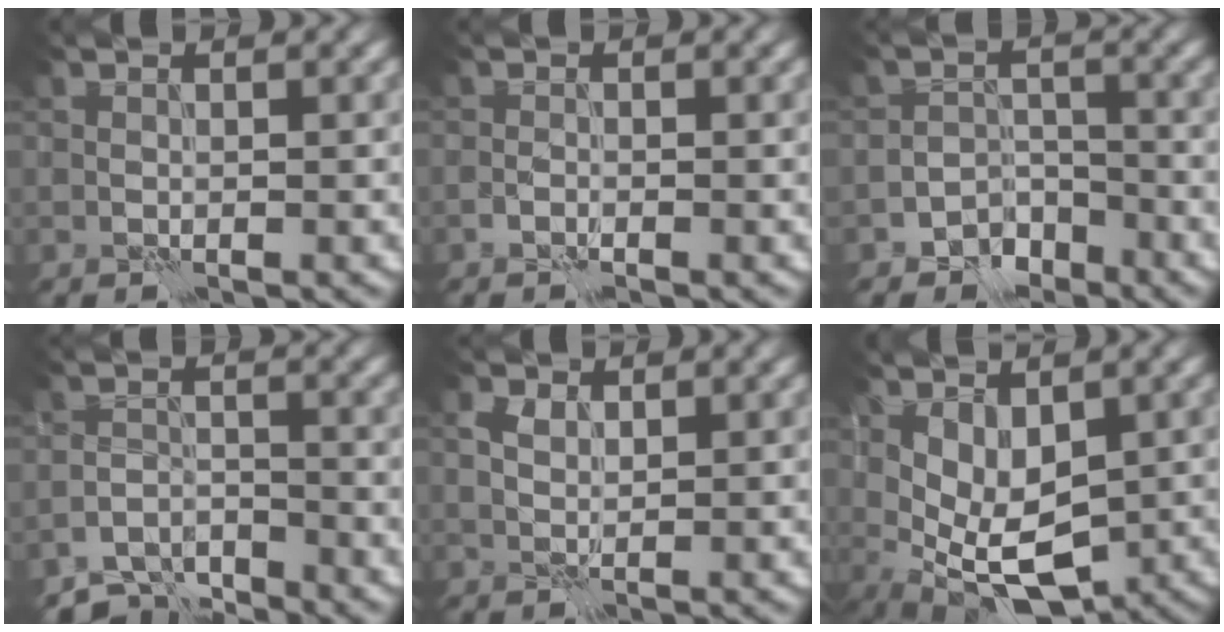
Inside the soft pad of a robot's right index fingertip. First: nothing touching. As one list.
[{"total": 0.5, "force": [-0.5, 0.0, 0.1], "torque": [-0.003, 0.003, -0.010]}, {"total": 2.8, "force": [-2.2, 1.6, 0.5], "torque": [0.002, 0.003, -0.041]}, {"total": 4.3, "force": [-4.1, 1.1, 0.7], "torque": [-0.007, -0.007, -0.081]}, {"total": 1.2, "force": [1.0, 0.3, 0.4], "torque": [-0.015, 0.001, 0.022]}, {"total": 6.1, "force": [-0.3, 3.4, 5.0], "torque": [-0.101, -0.011, 0.003]}]